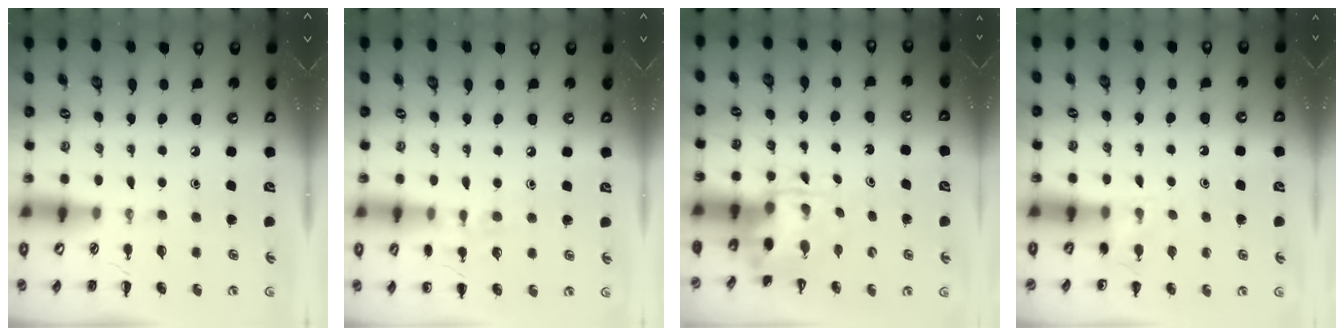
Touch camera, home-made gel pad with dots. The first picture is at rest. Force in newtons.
{"total": 7.6, "press": 7.4, "slide": 1.7}
{"total": 3.5, "press": 3.4, "slide": 0.8}
{"total": 5.0, "press": 4.6, "slide": 1.8}